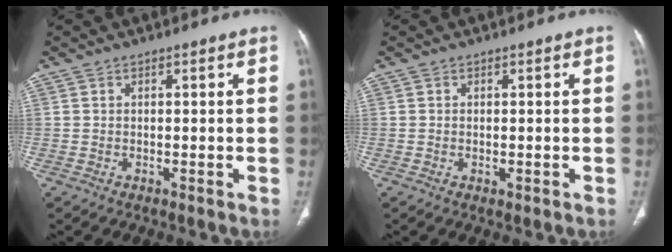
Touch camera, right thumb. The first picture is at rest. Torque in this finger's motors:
{"motor_torque": [-0.70, -0.12, -0.50, 0.39, -0.07]}